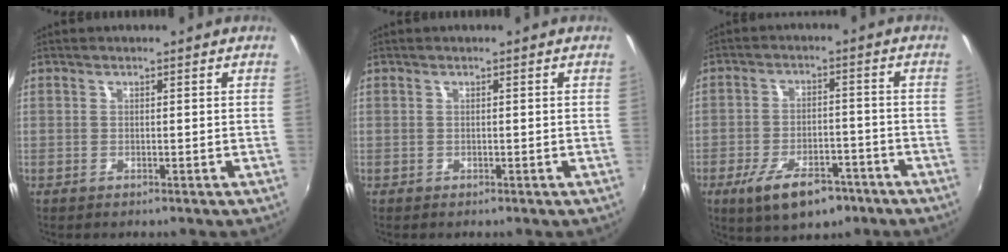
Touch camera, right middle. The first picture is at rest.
{"total": 0.0}
{"total": 11.2, "force": [-6.9, 5.2, 7.2], "torque": [-0.150, -0.012, -0.107]}